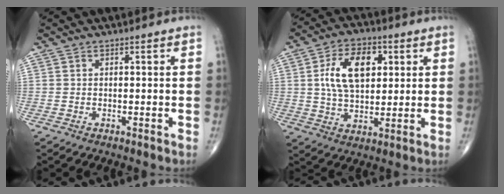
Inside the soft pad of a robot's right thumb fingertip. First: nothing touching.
{"total": 12.7, "force": [2.9, 7.5, 9.8], "torque": [-0.151, -0.001, 0.050]}